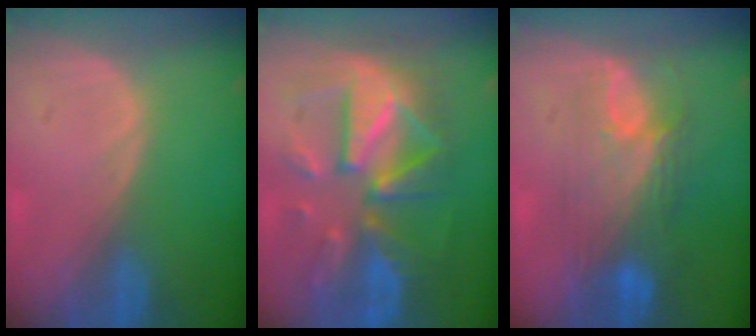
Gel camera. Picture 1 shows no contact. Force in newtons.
{"total": 12.4, "press": 12.3, "slide": 1.1}
{"total": 8.3, "press": 7.9, "slide": 2.3}